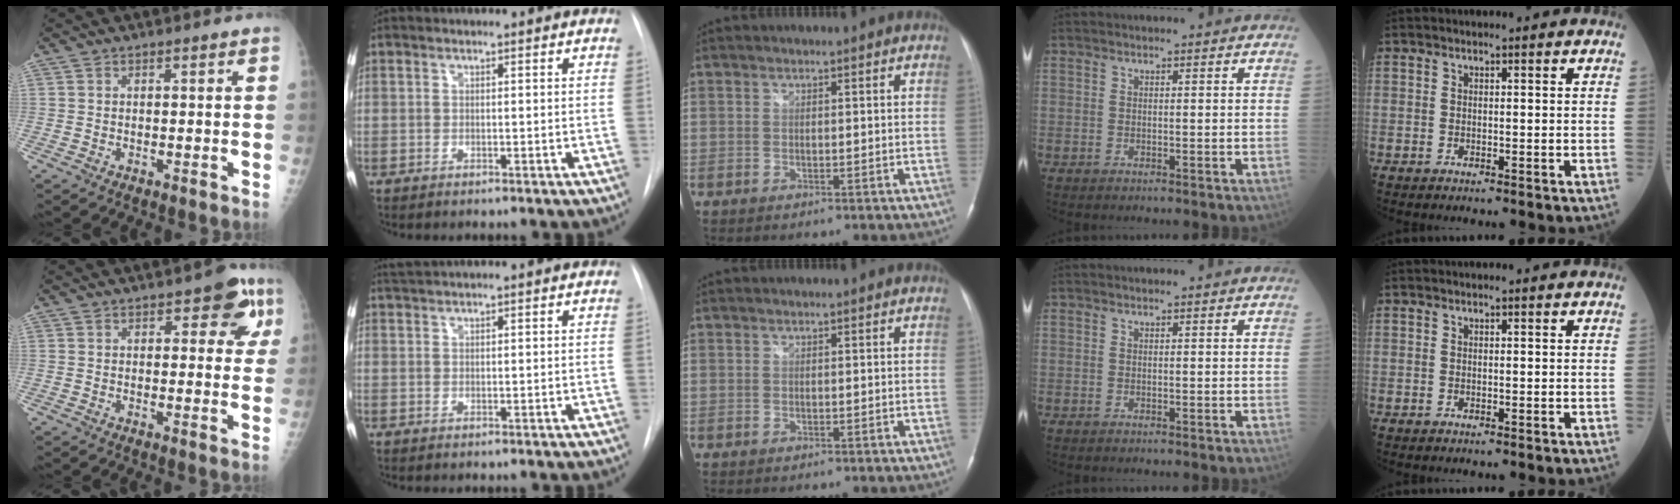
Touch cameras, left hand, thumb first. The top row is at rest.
{"thumb": {"total": 7.3, "force": [3.1, 3.8, 5.4], "torque": [-0.021, -0.005, 0.027]}, "index": {"total": 2.4, "force": [2.3, -0.4, 0.6], "torque": [-0.006, 0.023, 0.046]}}